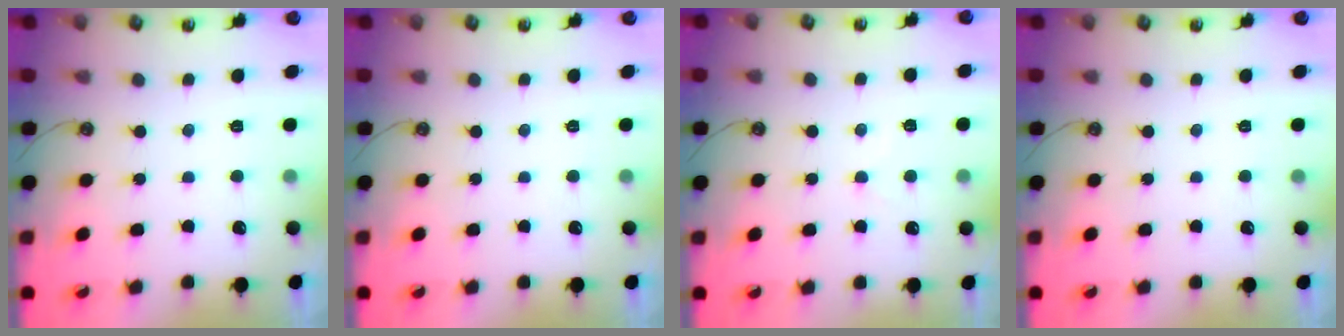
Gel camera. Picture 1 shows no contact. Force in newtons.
{"total": 0.0}
{"total": 1.5, "press": 1.4, "slide": 0.3}
{"total": 0.0}